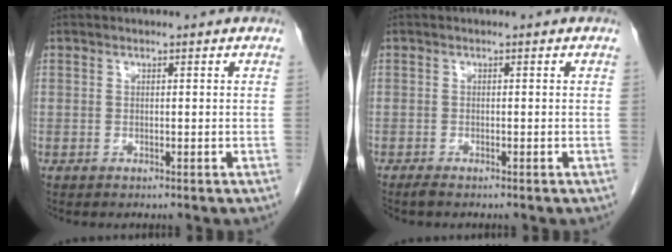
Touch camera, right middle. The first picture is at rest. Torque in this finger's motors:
{"motor_torque": [0.01, 0.03, 0.01, 0.00]}